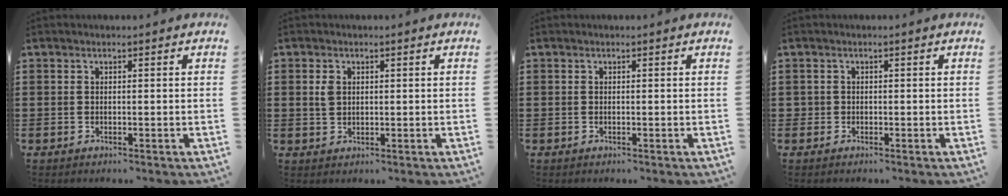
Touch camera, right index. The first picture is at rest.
{"total": 2.0, "force": [0.5, 1.4, 1.3], "torque": [-0.031, 0.005, 0.010]}
{"total": 0.0}
{"total": 0.8, "force": [-0.5, 0.7, 0.0], "torque": [-0.002, 0.002, -0.012]}